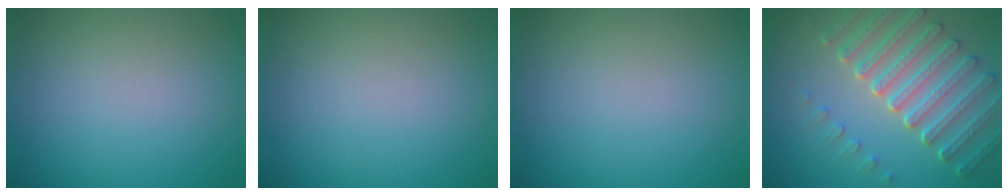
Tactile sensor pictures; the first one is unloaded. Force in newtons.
{"total": 0.0}
{"total": 0.0}
{"total": 7.2, "press": 5.3, "slide": 4.9}